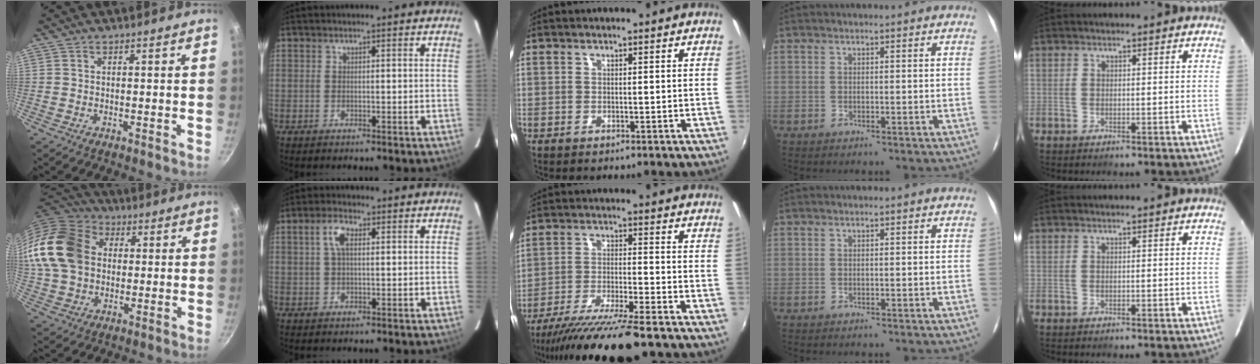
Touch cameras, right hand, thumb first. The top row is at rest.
{"thumb": {"total": 19.7, "force": [2.7, 15.2, 12.3], "torque": [-0.236, 0.029, 0.042]}, "index": {"total": 3.9, "force": [0.9, 1.6, 3.4], "torque": [-0.068, 0.010, 0.018]}, "middle": {"total": 15.2, "force": [-12.7, 0.5, 8.3], "torque": [-0.167, -0.038, -0.216]}}